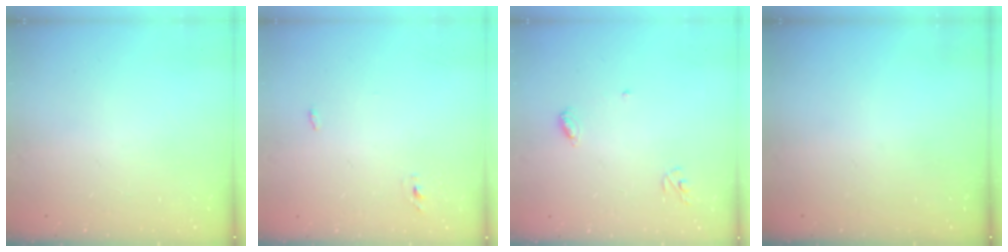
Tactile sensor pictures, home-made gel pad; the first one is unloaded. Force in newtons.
{"total": 2.7, "press": 2.6, "slide": 0.8}
{"total": 4.9, "press": 4.9, "slide": 0.4}
{"total": 0.0}